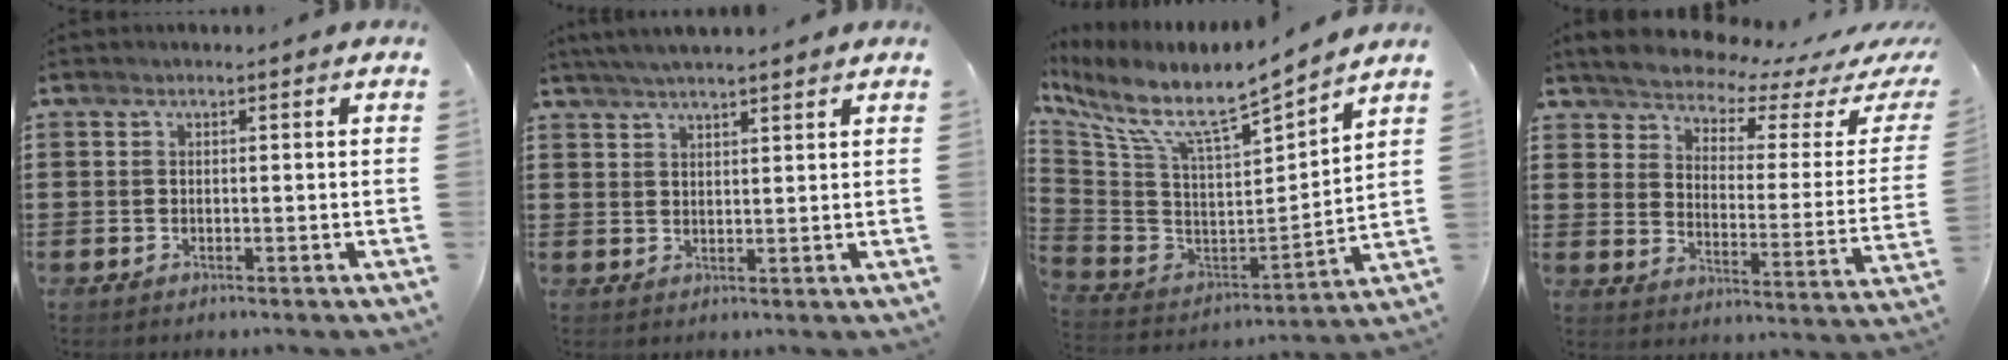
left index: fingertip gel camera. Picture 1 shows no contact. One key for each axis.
{"total": 3.0, "fx": 2.8, "fy": 0.0, "fz": 1.1, "tx": -0.029, "ty": 0.000, "tz": 0.051}
{"total": 7.6, "fx": 6.2, "fy": 1.0, "fz": 4.3, "tx": -0.113, "ty": -0.062, "tz": 0.099}
{"total": 4.1, "fx": 4.0, "fy": 0.0, "fz": 0.5, "tx": -0.038, "ty": -0.039, "tz": 0.063}